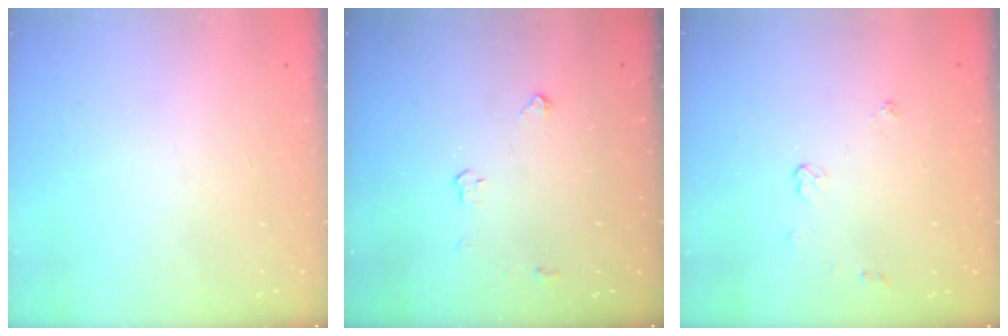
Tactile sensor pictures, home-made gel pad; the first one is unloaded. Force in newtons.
{"total": 2.9, "press": 2.9, "slide": 0.5}
{"total": 4.2, "press": 4.2, "slide": 0.7}